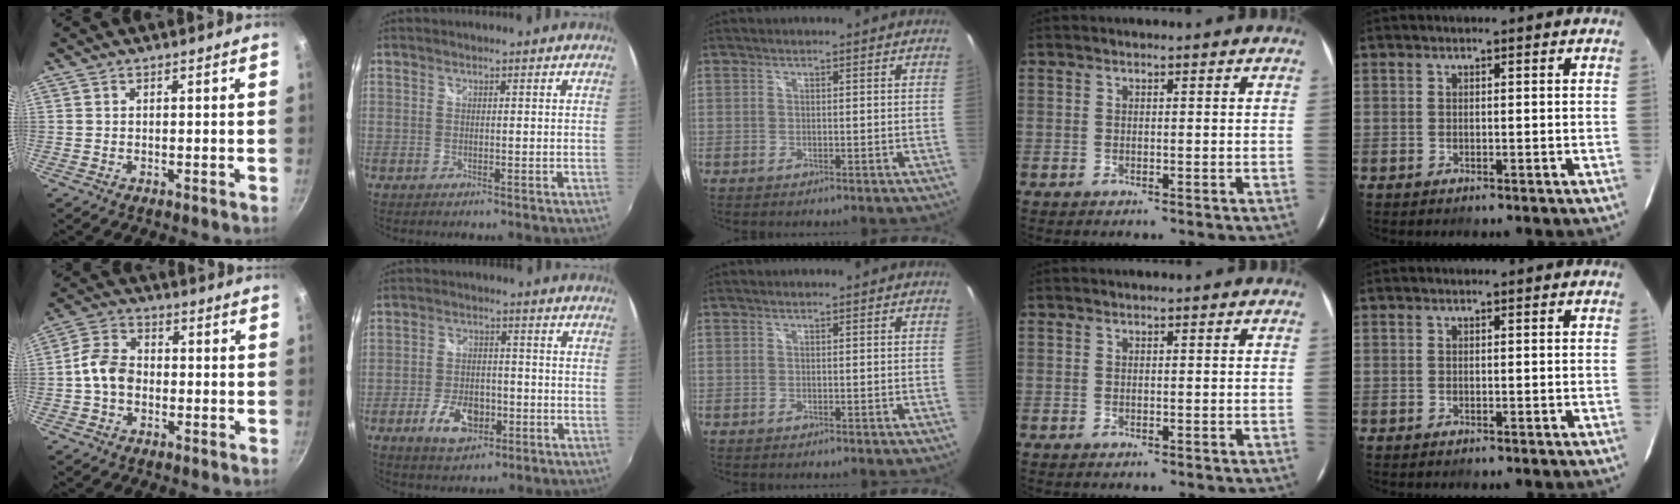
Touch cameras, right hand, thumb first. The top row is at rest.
{"thumb": {"total": 7.2, "force": [-1.1, 5.4, 4.6], "torque": [-0.069, 0.026, -0.032]}, "index": {"total": 8.3, "force": [-3.6, 5.0, 5.6], "torque": [-0.115, 0.004, -0.055]}}